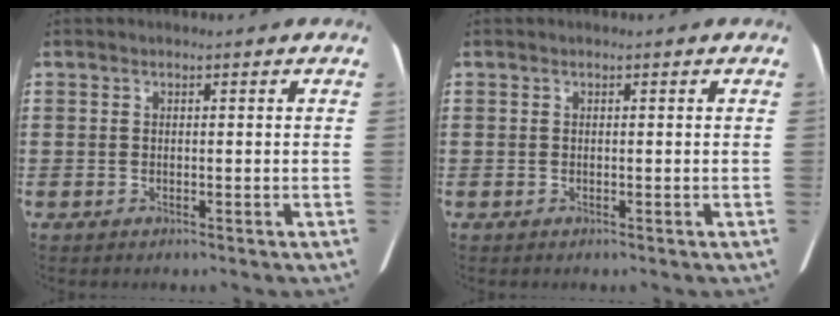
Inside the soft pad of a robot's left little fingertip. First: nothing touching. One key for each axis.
{"total": 0.0}